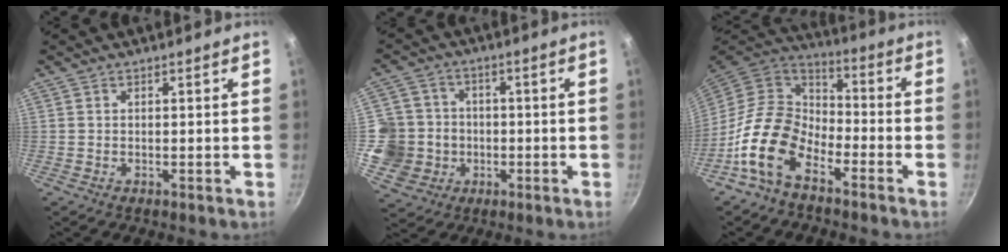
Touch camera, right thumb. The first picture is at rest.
{"total": 10.3, "force": [-1.4, 10.0, 2.2], "torque": [-0.009, 0.022, -0.030]}
{"total": 14.4, "force": [-7.6, 8.7, 8.5], "torque": [-0.135, 0.059, -0.169]}